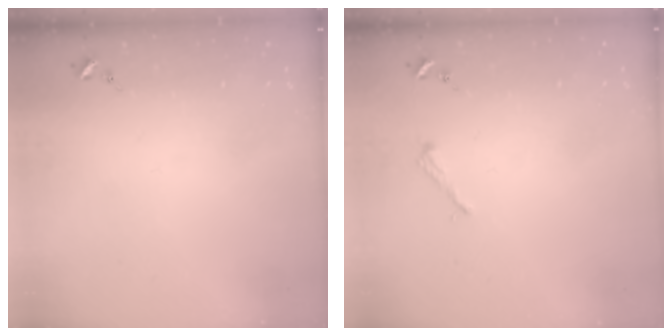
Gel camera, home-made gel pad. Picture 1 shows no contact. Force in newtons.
{"total": 2.2, "press": 2.2, "slide": 0.3}